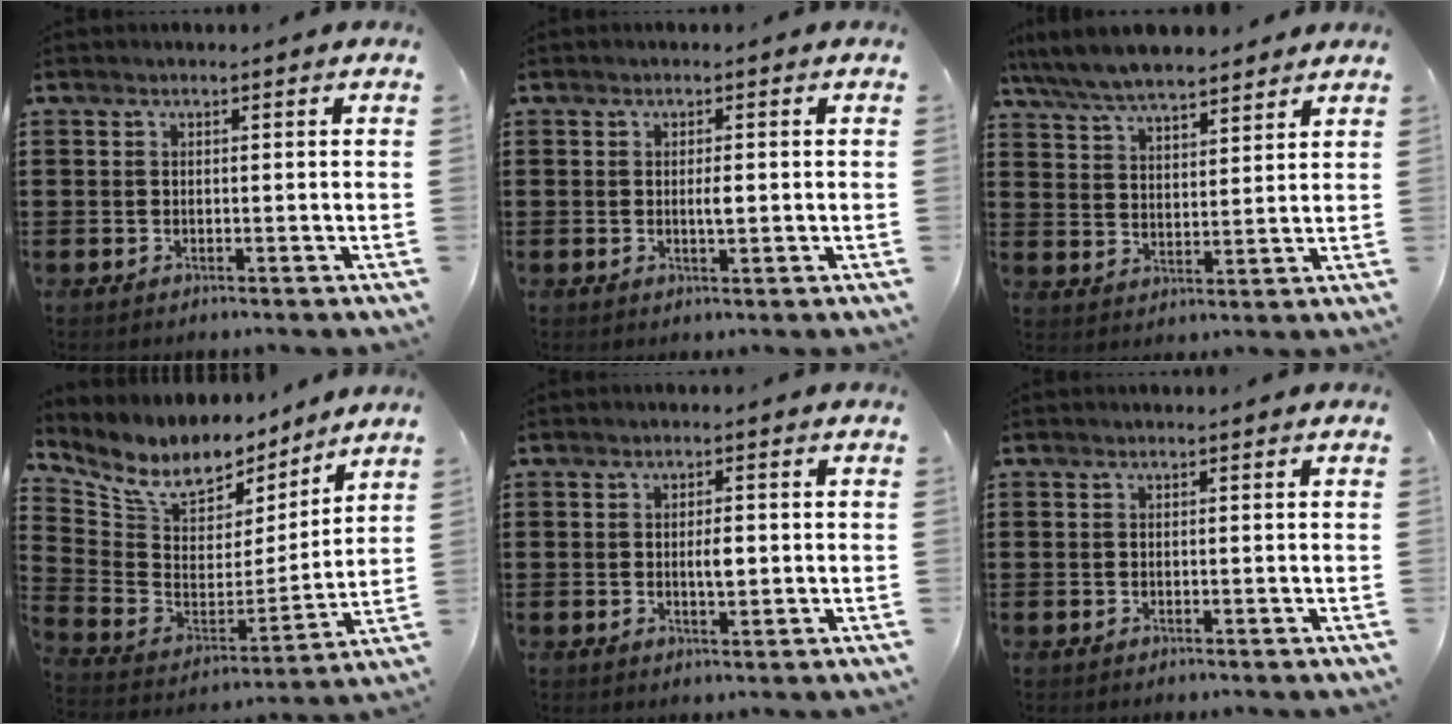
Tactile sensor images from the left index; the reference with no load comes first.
{"total": 1.9, "force": [0.0, 0.5, 1.8], "torque": [-0.034, 0.000, -0.001]}
{"total": 7.0, "force": [6.5, 1.4, 2.2], "torque": [-0.067, -0.018, 0.119]}
{"total": 9.1, "force": [7.0, 4.5, 3.6], "torque": [-0.105, -0.041, 0.125]}
{"total": 2.7, "force": [0.0, 0.9, 2.5], "torque": [-0.039, -0.003, -0.003]}
{"total": 0.0}